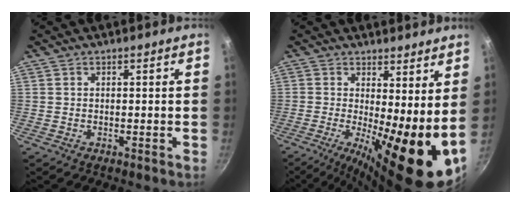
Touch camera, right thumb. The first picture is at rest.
{"total": 14.1, "force": [-0.4, 4.1, 13.4], "torque": [-0.191, -0.013, -0.006]}